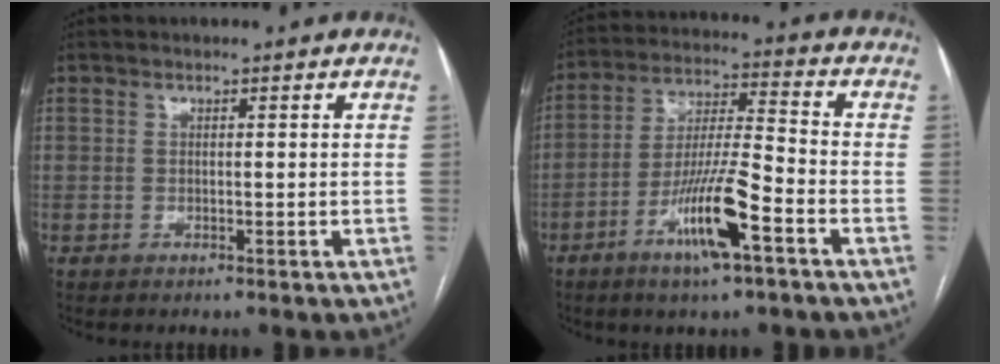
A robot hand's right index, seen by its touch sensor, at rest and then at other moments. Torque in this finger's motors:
{"motor_torque": [2.14, 0.00, 1.05, 0.21]}